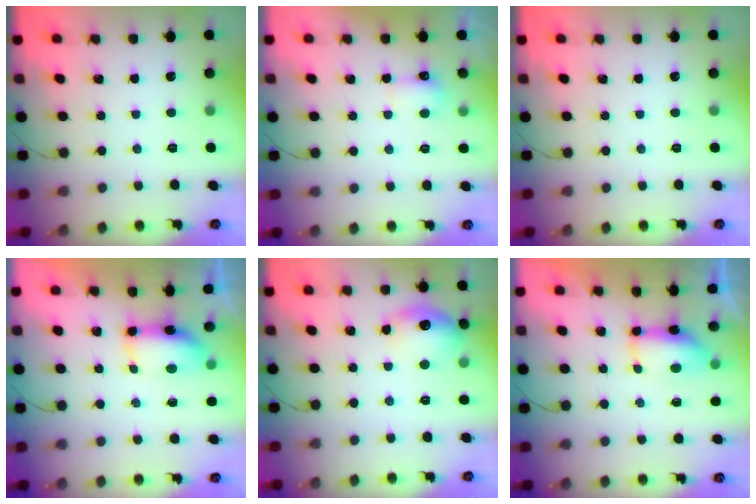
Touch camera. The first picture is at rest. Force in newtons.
{"total": 4.6, "press": 4.4, "slide": 1.3}
{"total": 0.0}
{"total": 7.5, "press": 7.2, "slide": 2.1}
{"total": 12.9, "press": 12.9, "slide": 0.8}
{"total": 7.2, "press": 7.2, "slide": 0.4}